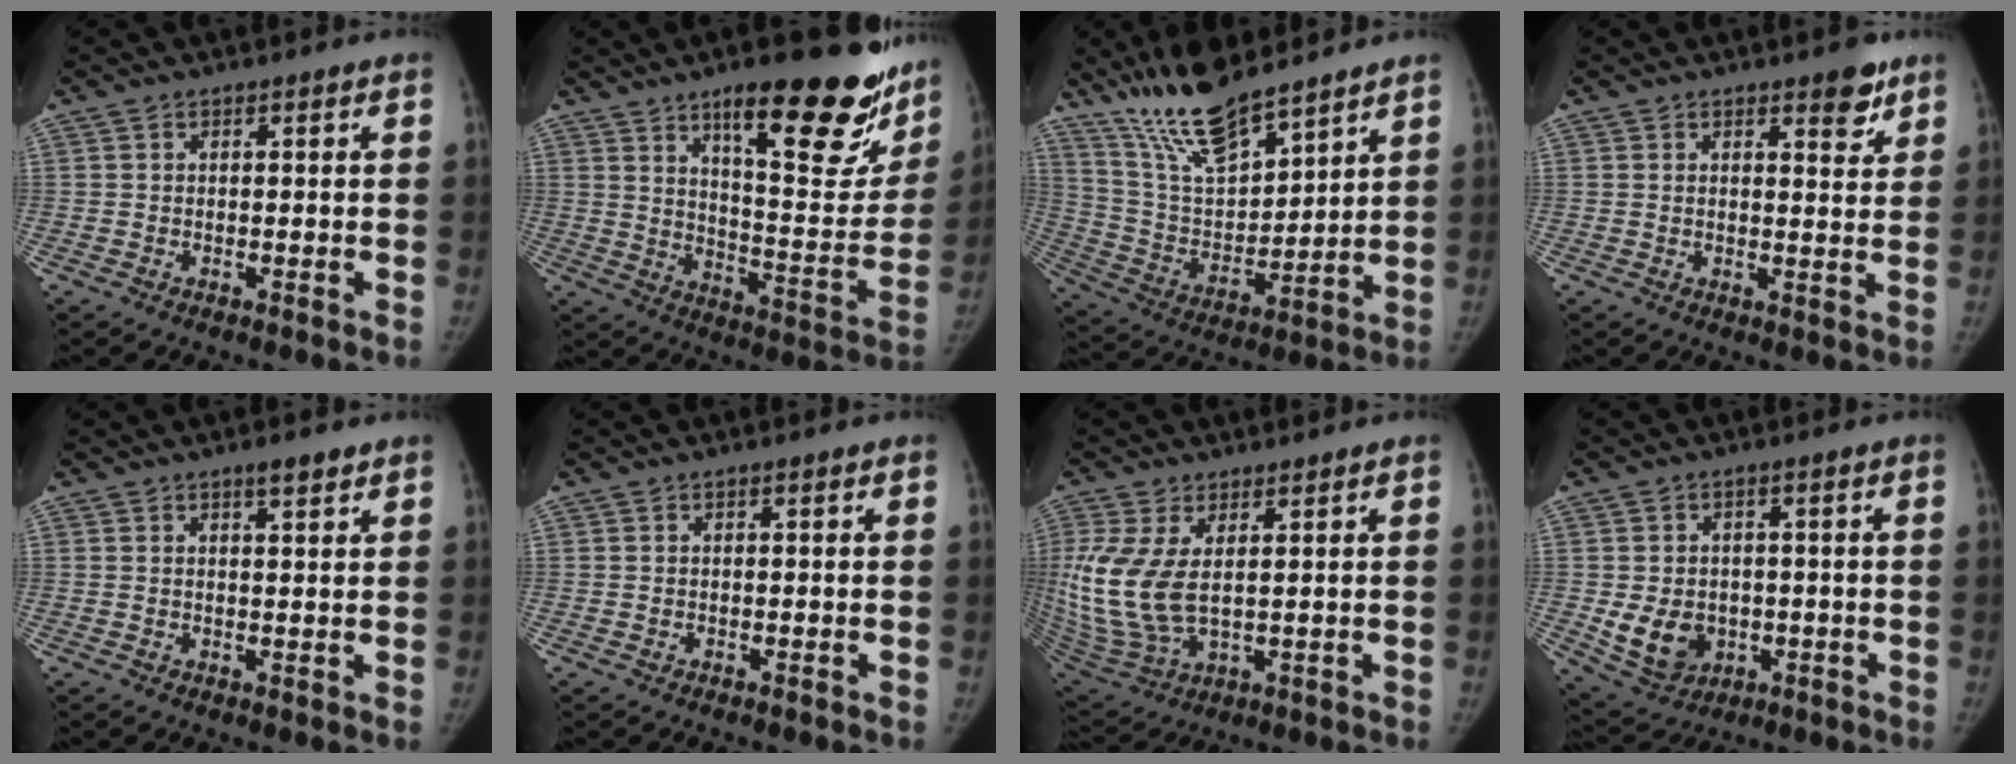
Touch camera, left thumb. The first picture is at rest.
{"total": 24.9, "force": [15.6, 7.6, 17.8], "torque": [-0.189, -0.084, 0.226]}
{"total": 16.1, "force": [12.9, 4.2, 8.5], "torque": [-0.129, -0.069, 0.250]}
{"total": 4.4, "force": [2.9, 1.6, 2.8], "torque": [-0.016, -0.018, 0.036]}
{"total": 2.7, "force": [1.9, 0.6, 1.8], "torque": [-0.017, -0.011, 0.029]}
{"total": 0.0}
{"total": 13.4, "force": [2.2, 6.9, 11.3], "torque": [-0.261, -0.018, 0.061]}
{"total": 8.8, "force": [-1.6, 7.0, 5.0], "torque": [-0.061, 0.002, -0.006]}